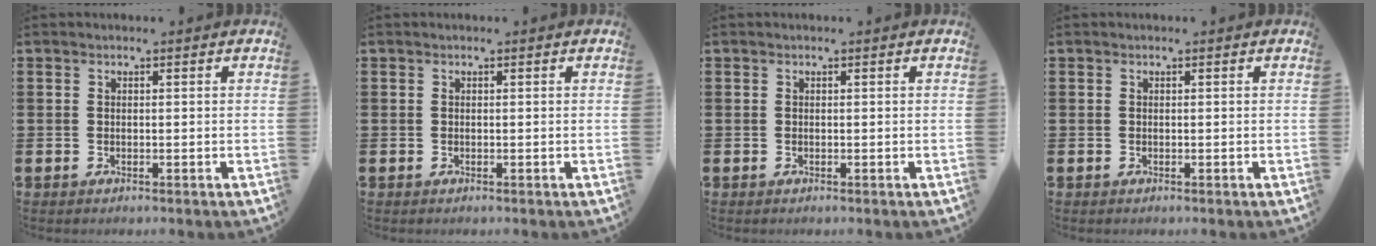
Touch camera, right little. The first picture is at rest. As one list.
[{"total": 0.0}, {"total": 0.0}, {"total": 0.0}]